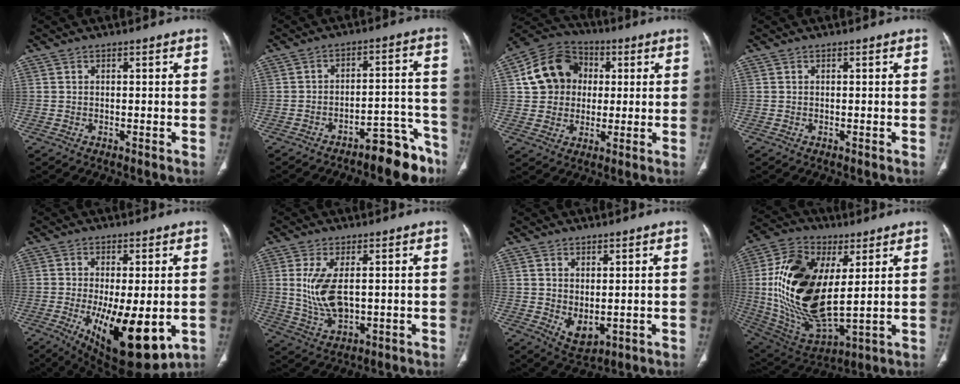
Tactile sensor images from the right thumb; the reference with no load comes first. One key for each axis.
{"total": 10.8, "fx": -8.3, "fy": 3.7, "fz": 5.8, "tx": -0.041, "ty": 0.093, "tz": -0.119}
{"total": 13.6, "fx": 2.3, "fy": 11.7, "fz": 6.6, "tx": -0.094, "ty": 0.015, "tz": 0.034}
{"total": 0.0}
{"total": 16.8, "fx": -4.3, "fy": 6.4, "fz": 15.0, "tx": -0.224, "ty": -0.025, "tz": -0.045}
{"total": 9.0, "fx": 1.2, "fy": 4.2, "fz": 7.8, "tx": -0.165, "ty": -0.015, "tz": 0.036}
{"total": 4.9, "fx": 0.0, "fy": 2.9, "fz": 4.0, "tx": -0.061, "ty": -0.012, "tz": 0.019}
{"total": 24.5, "fx": 3.8, "fy": 12.4, "fz": 20.8, "tx": -0.401, "ty": -0.022, "tz": 0.077}